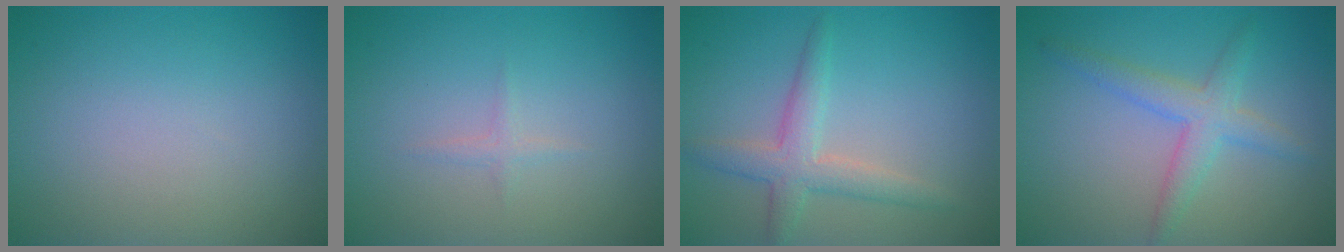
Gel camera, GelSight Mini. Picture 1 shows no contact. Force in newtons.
{"total": 0.7, "press": 0.7, "slide": 0.1}
{"total": 3.2, "press": 3.2, "slide": 0.2}
{"total": 3.1, "press": 3.1, "slide": 0.0}